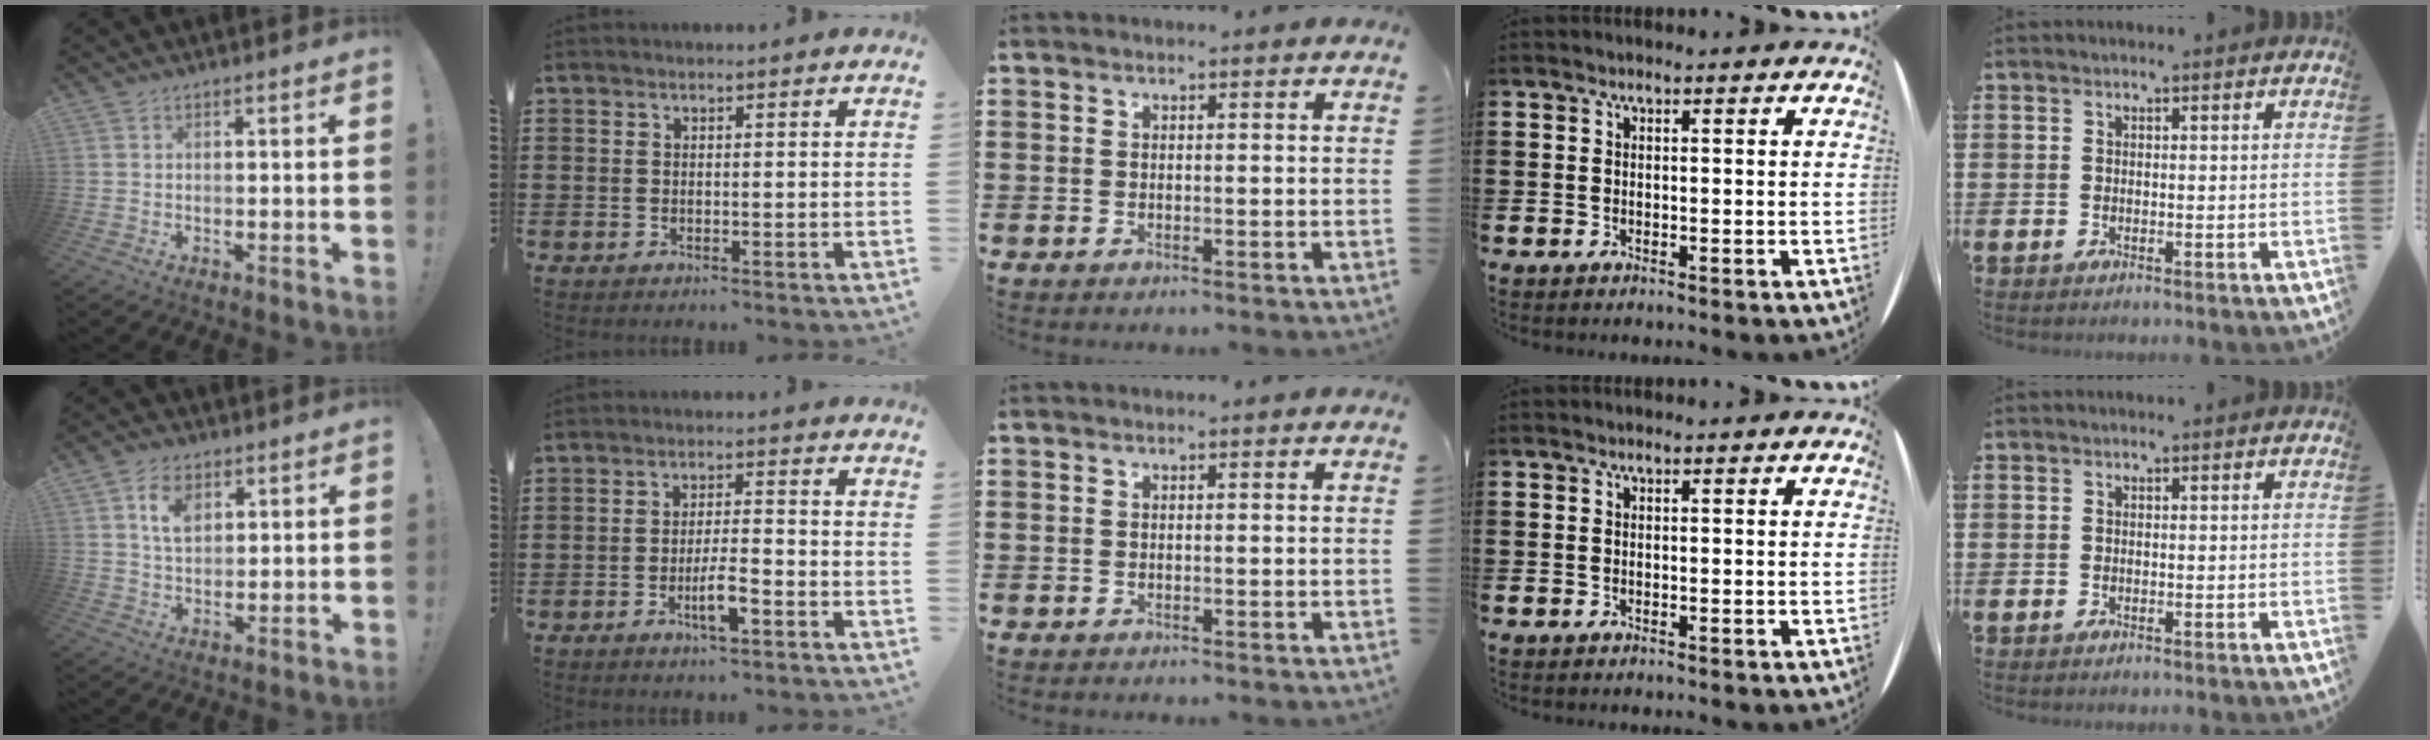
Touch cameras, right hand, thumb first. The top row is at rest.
{"thumb": {"total": 8.1, "force": [3.8, 5.3, 4.8], "torque": [-0.074, -0.007, 0.069]}, "index": {"total": 4.6, "force": [-2.3, 1.0, 3.9], "torque": [-0.078, 0.000, -0.045]}}